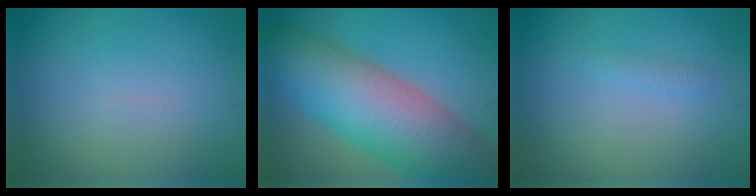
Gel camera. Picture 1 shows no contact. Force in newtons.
{"total": 11.3, "press": 11.3, "slide": 0.5}
{"total": 0.7, "press": 0.7, "slide": 0.1}